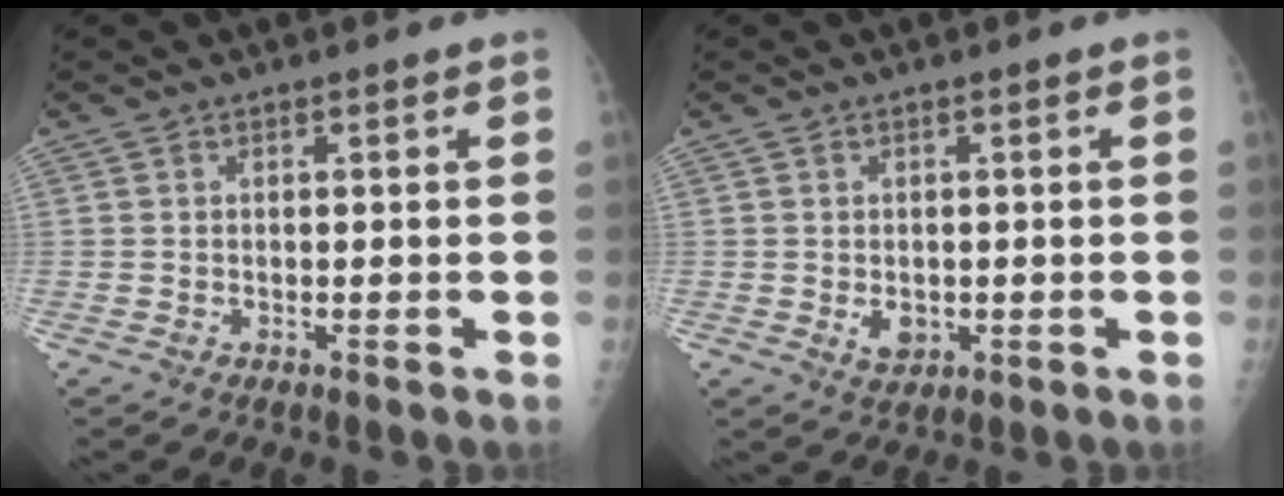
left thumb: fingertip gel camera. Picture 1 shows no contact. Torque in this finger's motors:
{"motor_torque": [0.09, 0.46, 0.48, 0.14, 0.00]}